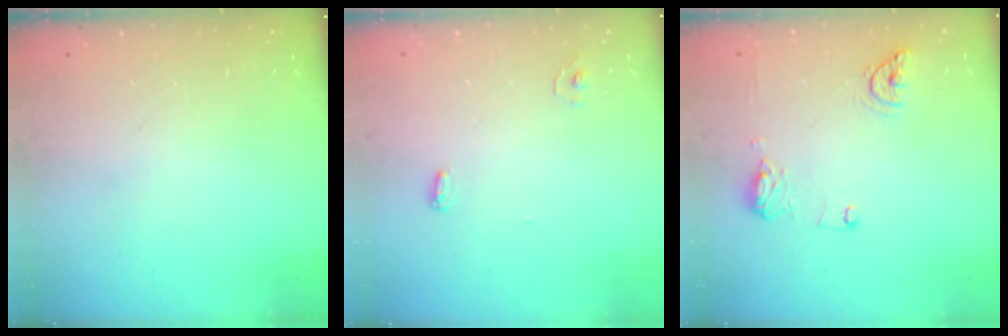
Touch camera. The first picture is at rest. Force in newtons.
{"total": 4.4, "press": 3.9, "slide": 2.1}
{"total": 12.8, "press": 10.6, "slide": 7.2}